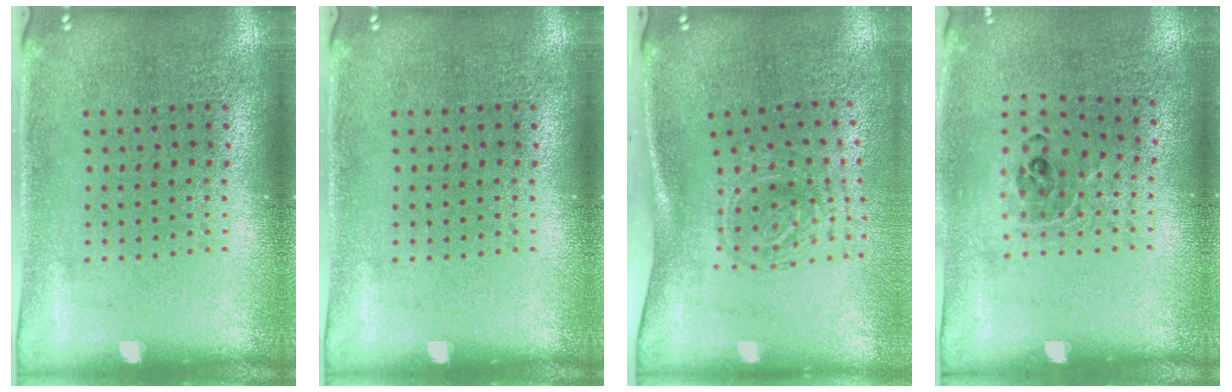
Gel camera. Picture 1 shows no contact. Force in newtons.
{"total": 0.0}
{"total": 1.8, "press": 1.2, "slide": 1.4}
{"total": 0.9, "press": 0.9, "slide": 0.1}